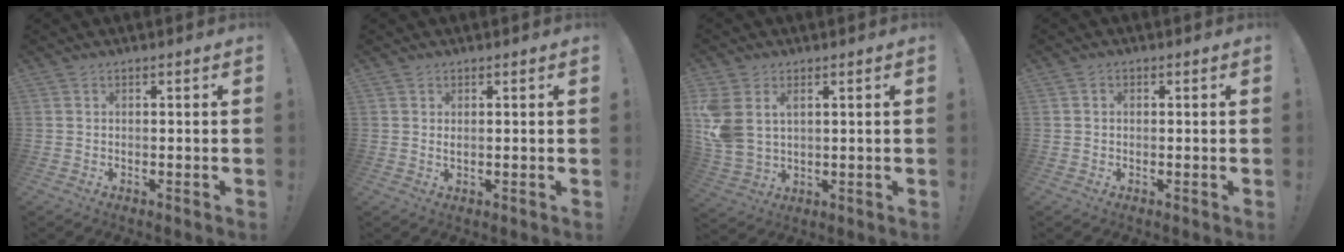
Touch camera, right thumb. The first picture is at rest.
{"total": 1.0, "force": [0.6, 0.4, 0.7], "torque": [-0.007, -0.002, 0.008]}
{"total": 8.3, "force": [3.6, 5.7, 4.9], "torque": [-0.096, -0.018, 0.069]}
{"total": 0.9, "force": [-0.1, 0.8, 0.4], "torque": [-0.006, 0.004, -0.002]}